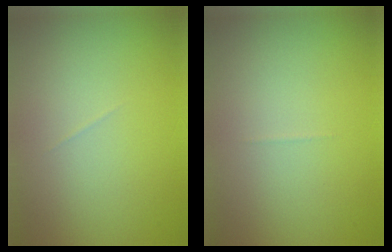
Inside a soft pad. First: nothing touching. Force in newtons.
{"total": 0.0}